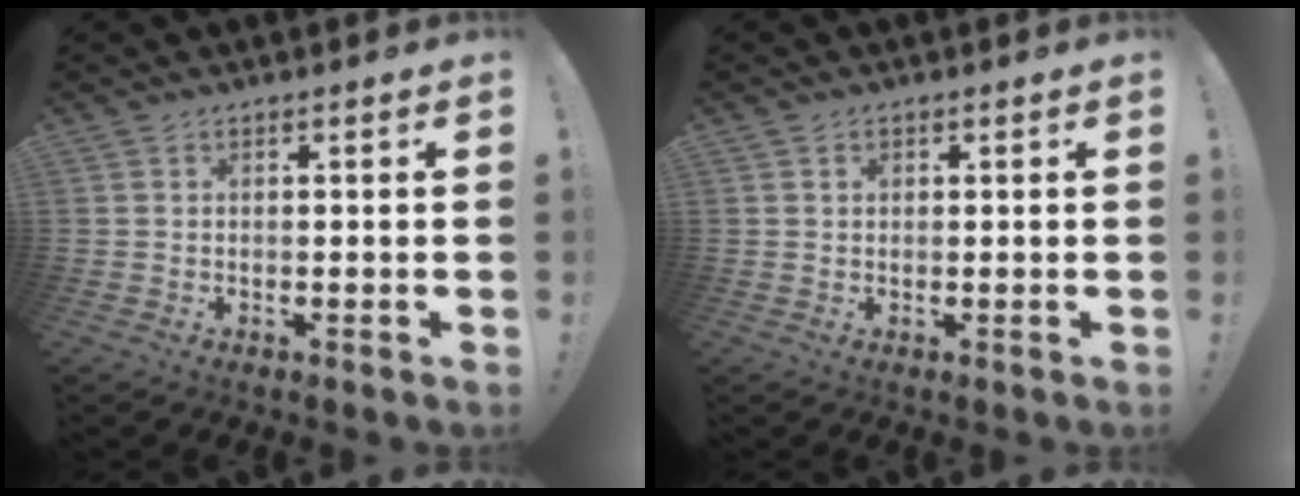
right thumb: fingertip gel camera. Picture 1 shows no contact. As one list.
[{"total": 0.9, "force": [0.4, 0.8, 0.2], "torque": [-0.002, 0.001, 0.008]}]